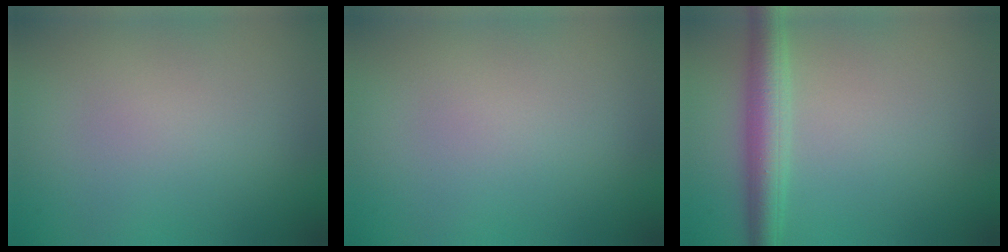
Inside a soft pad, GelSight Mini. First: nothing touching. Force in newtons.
{"total": 0.0}
{"total": 4.2, "press": 4.2, "slide": 0.1}